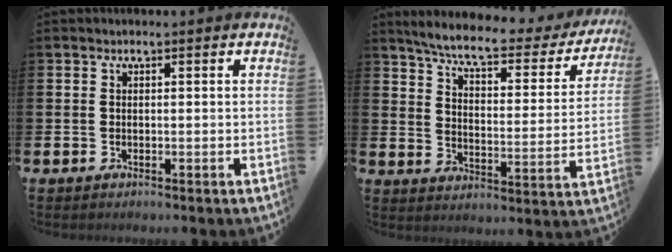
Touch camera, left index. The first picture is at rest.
{"total": 7.1, "force": [6.2, 1.2, 3.3], "torque": [-0.083, -0.042, 0.098]}